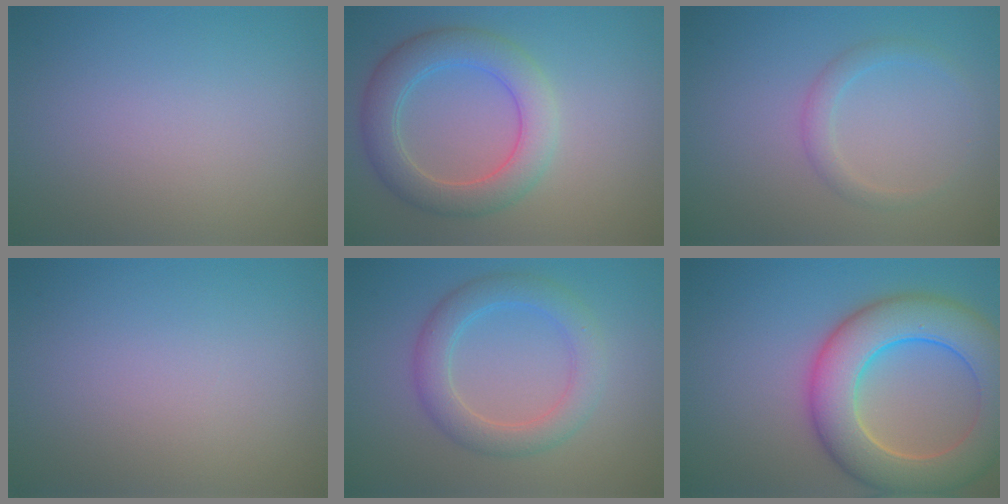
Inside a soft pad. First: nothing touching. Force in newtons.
{"total": 5.4, "press": 5.4, "slide": 0.1}
{"total": 1.7, "press": 1.7, "slide": 0.1}
{"total": 0.0}
{"total": 4.2, "press": 4.2, "slide": 0.2}
{"total": 10.3, "press": 10.3, "slide": 0.7}